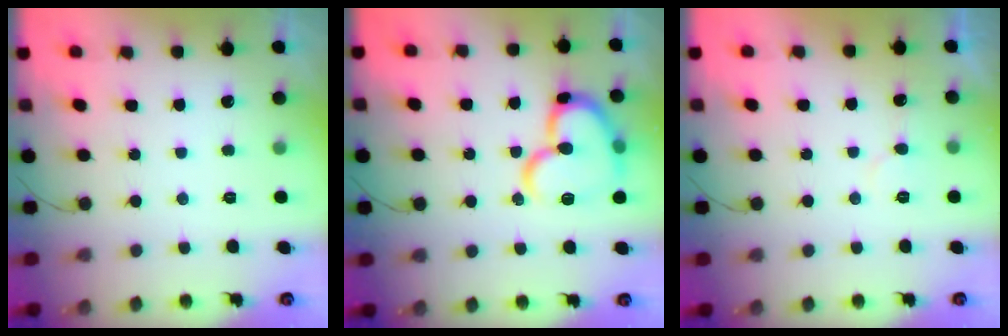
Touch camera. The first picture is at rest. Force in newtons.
{"total": 17.5, "press": 17.4, "slide": 2.1}
{"total": 4.4, "press": 4.4, "slide": 0.5}